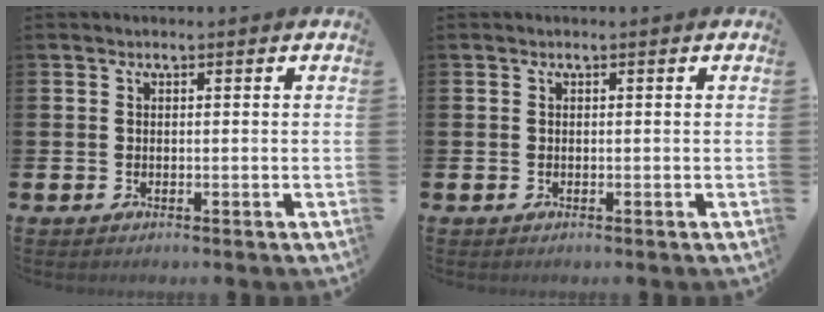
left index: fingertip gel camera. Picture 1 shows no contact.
{"total": 0.0}